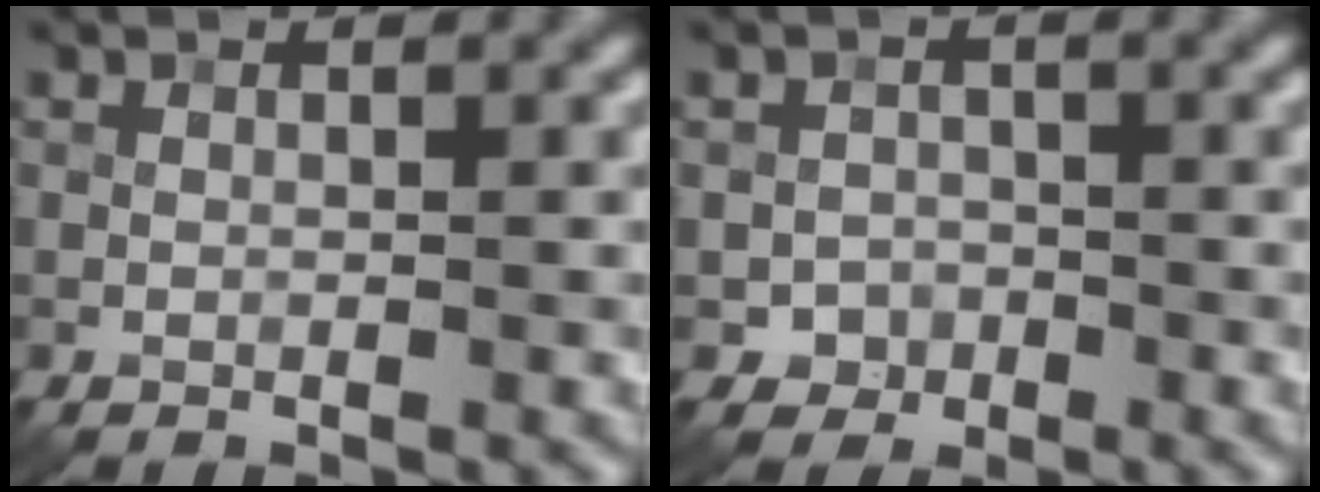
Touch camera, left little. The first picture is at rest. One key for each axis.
{"total": 1.7, "fx": -0.7, "fy": 1.5, "fz": 0.1, "tx": 0.012, "ty": 0.003, "tz": -0.015}